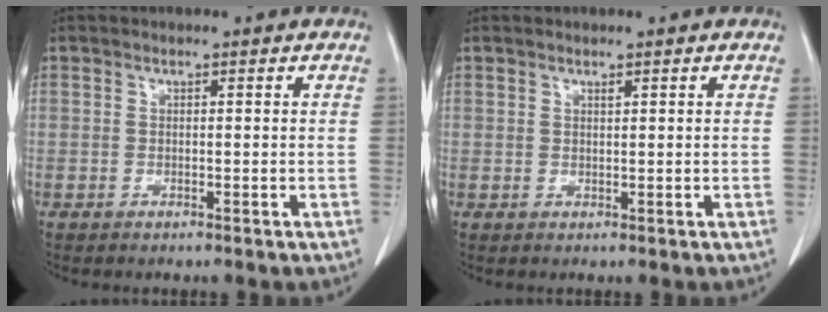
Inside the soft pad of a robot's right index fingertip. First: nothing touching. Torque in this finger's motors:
{"motor_torque": [0.00, 0.00, -0.07, 0.00]}